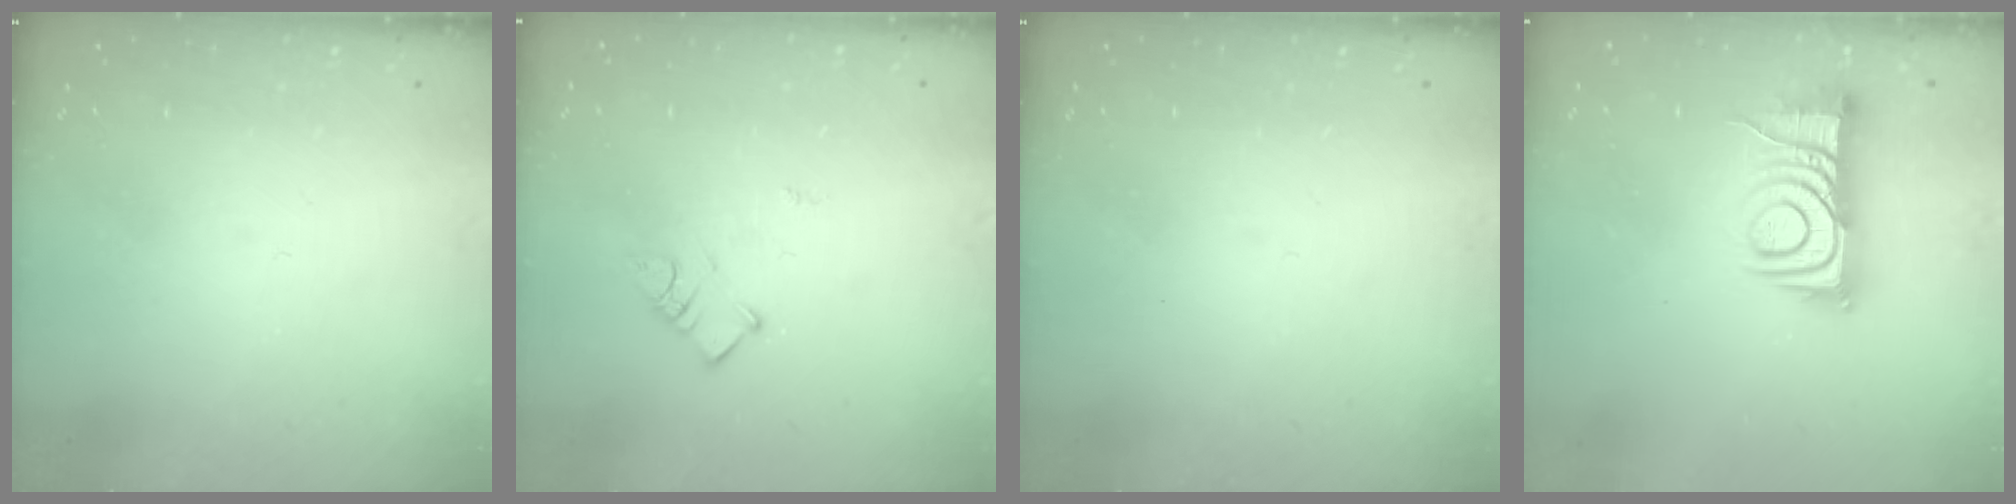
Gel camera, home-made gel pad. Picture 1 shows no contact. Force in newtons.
{"total": 3.6, "press": 3.5, "slide": 0.4}
{"total": 0.0}
{"total": 10.9, "press": 10.9, "slide": 0.2}